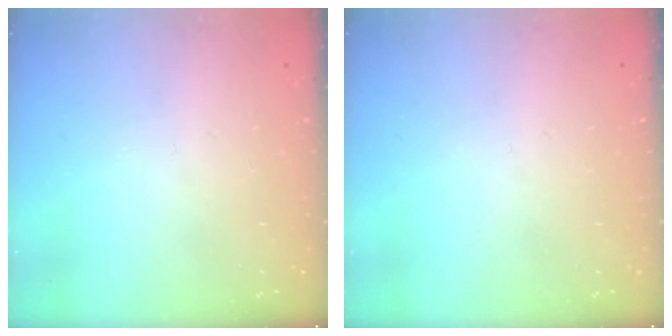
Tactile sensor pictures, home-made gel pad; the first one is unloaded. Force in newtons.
{"total": 0.0}